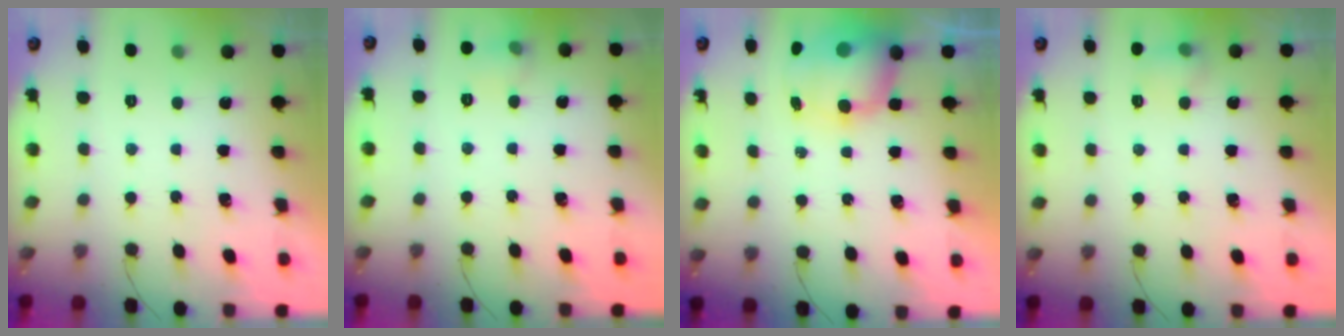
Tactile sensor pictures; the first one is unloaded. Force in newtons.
{"total": 6.0, "press": 5.9, "slide": 1.4}
{"total": 10.0, "press": 9.7, "slide": 2.7}
{"total": 6.0, "press": 5.9, "slide": 0.9}